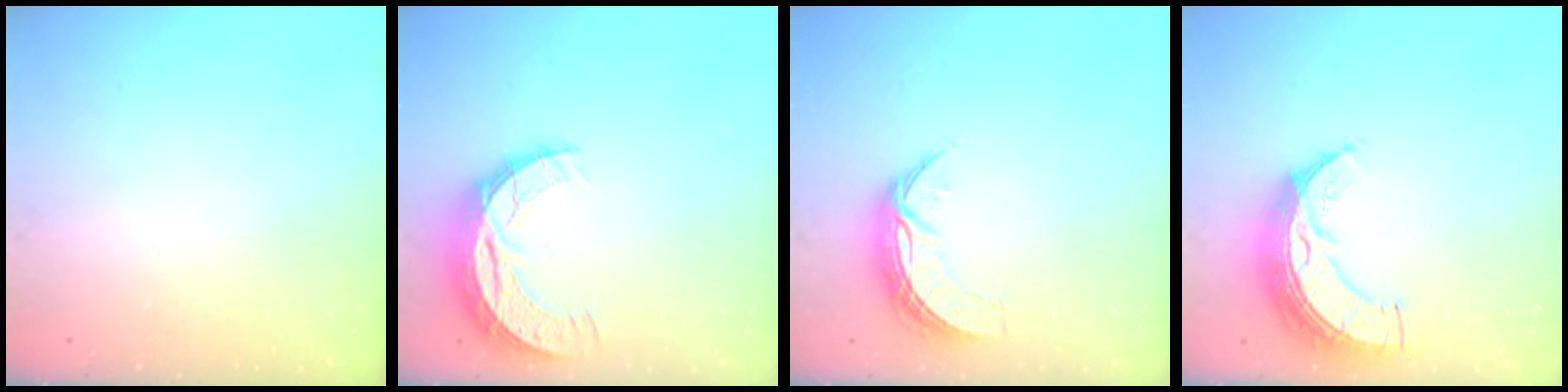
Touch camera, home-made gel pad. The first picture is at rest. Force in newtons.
{"total": 10.4, "press": 10.4, "slide": 0.6}
{"total": 7.3, "press": 7.3, "slide": 0.2}
{"total": 12.2, "press": 12.2, "slide": 0.9}